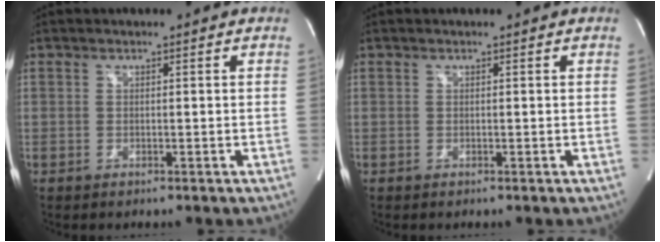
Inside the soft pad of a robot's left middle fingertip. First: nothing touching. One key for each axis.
{"total": 0.0}